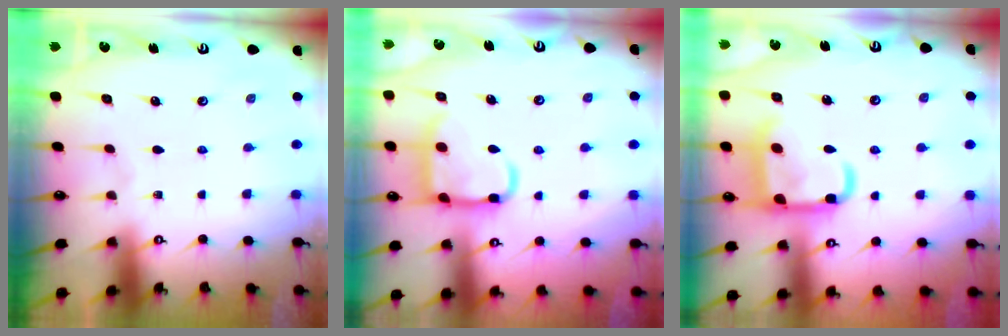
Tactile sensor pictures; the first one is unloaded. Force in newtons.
{"total": 14.2, "press": 14.1, "slide": 1.4}
{"total": 15.7, "press": 15.6, "slide": 1.6}